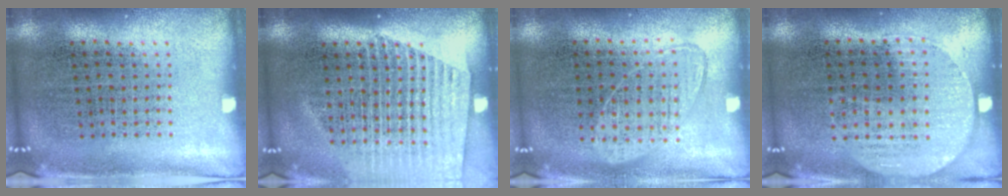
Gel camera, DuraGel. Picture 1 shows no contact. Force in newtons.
{"total": 1.6, "press": 1.5, "slide": 0.5}
{"total": 1.0, "press": 0.8, "slide": 0.5}
{"total": 0.6, "press": 0.4, "slide": 0.5}